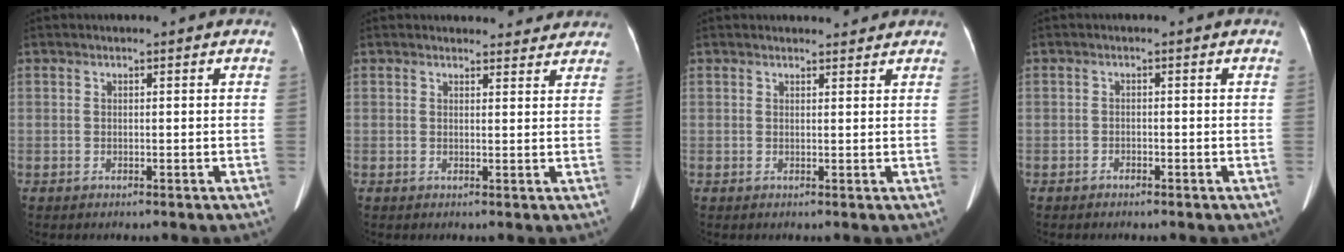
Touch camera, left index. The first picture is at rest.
{"total": 4.9, "force": [4.6, 1.6, 0.3], "torque": [0.007, 0.003, 0.041]}
{"total": 2.6, "force": [2.5, 0.8, 0.3], "torque": [-0.006, 0.007, 0.028]}
{"total": 0.8, "force": [-0.8, 0.3, 0.2], "torque": [-0.006, -0.001, -0.013]}